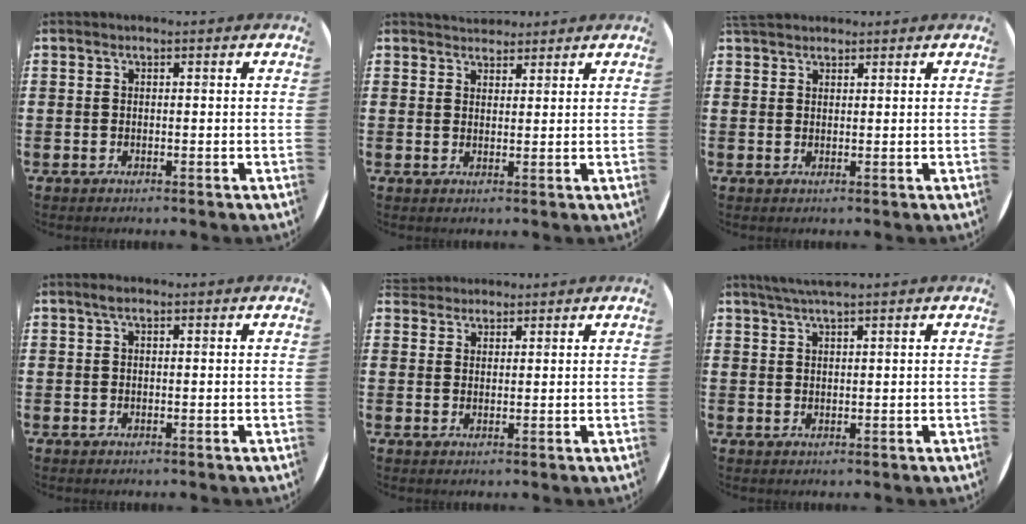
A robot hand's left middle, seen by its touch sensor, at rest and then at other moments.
{"total": 2.3, "force": [2.2, 0.6, -0.1], "torque": [-0.001, 0.000, 0.042]}
{"total": 2.1, "force": [1.9, 0.7, 0.4], "torque": [-0.005, 0.001, 0.036]}
{"total": 0.9, "force": [0.5, 0.4, 0.7], "torque": [-0.014, 0.006, 0.007]}
{"total": 2.4, "force": [2.3, 0.7, -0.2], "torque": [0.000, 0.002, 0.045]}
{"total": 2.4, "force": [2.0, -0.1, 1.3], "torque": [-0.028, 0.002, 0.037]}